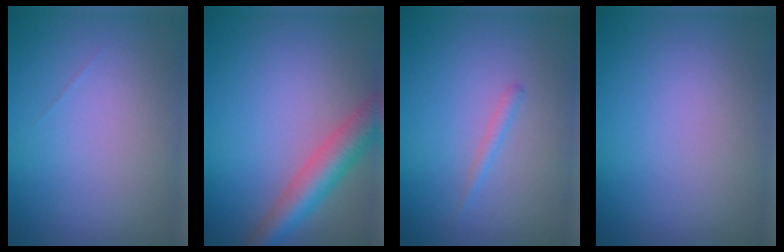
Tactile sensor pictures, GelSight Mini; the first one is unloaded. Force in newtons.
{"total": 5.0, "press": 5.0, "slide": 0.2}
{"total": 0.8, "press": 0.8, "slide": 0.1}
{"total": 0.0}